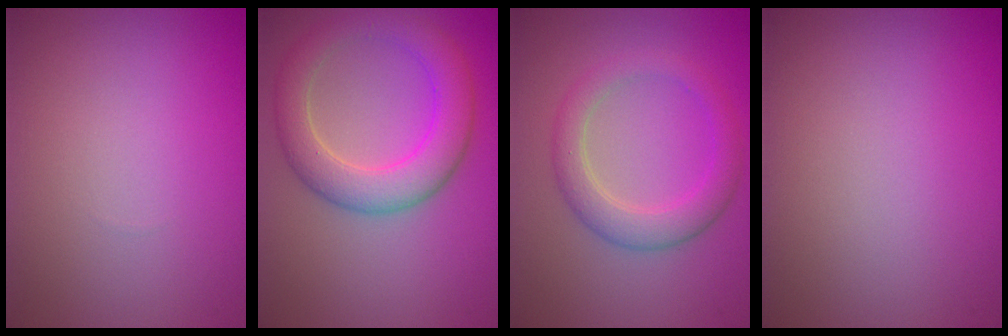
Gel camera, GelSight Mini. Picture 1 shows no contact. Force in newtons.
{"total": 5.5, "press": 5.5, "slide": 0.2}
{"total": 3.5, "press": 3.5, "slide": 0.4}
{"total": 0.0}